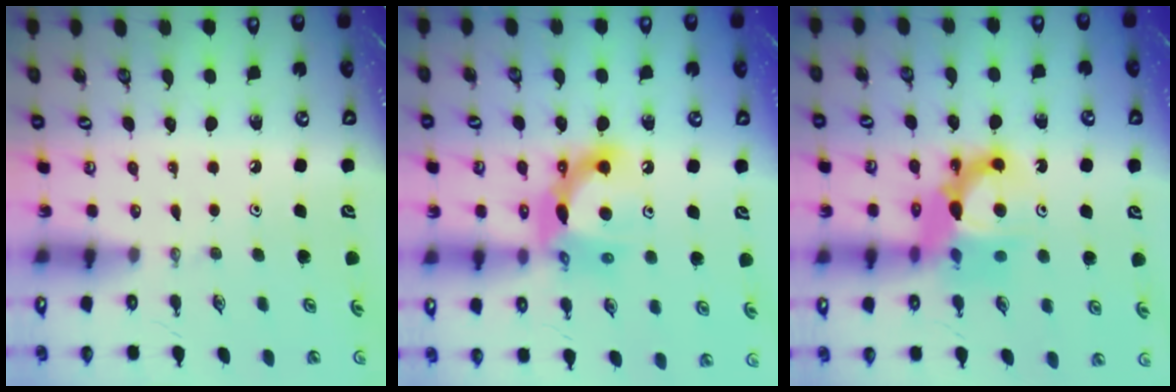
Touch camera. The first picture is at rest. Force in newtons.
{"total": 12.9, "press": 12.9, "slide": 1.1}
{"total": 11.6, "press": 11.4, "slide": 2.3}